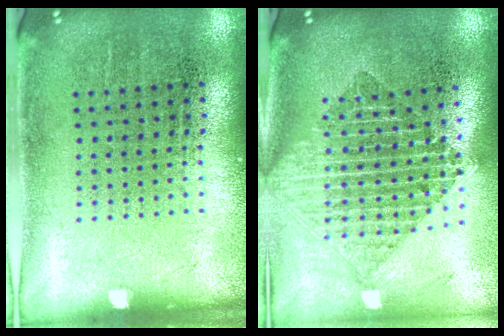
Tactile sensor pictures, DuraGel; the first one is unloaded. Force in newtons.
{"total": 2.1, "press": 1.7, "slide": 1.3}